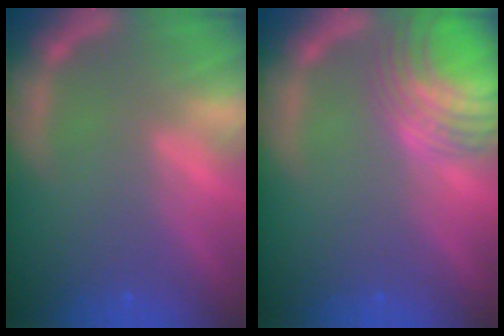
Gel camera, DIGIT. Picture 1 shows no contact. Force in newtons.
{"total": 8.1}